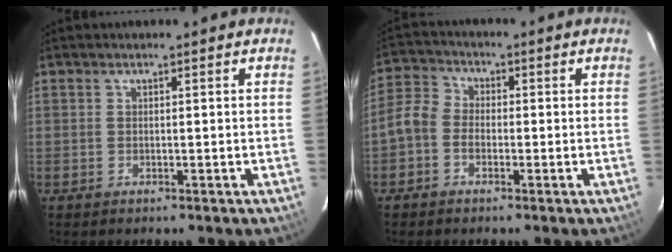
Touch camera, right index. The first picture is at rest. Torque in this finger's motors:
{"motor_torque": [0.43, -0.32, 0.37, 0.07]}